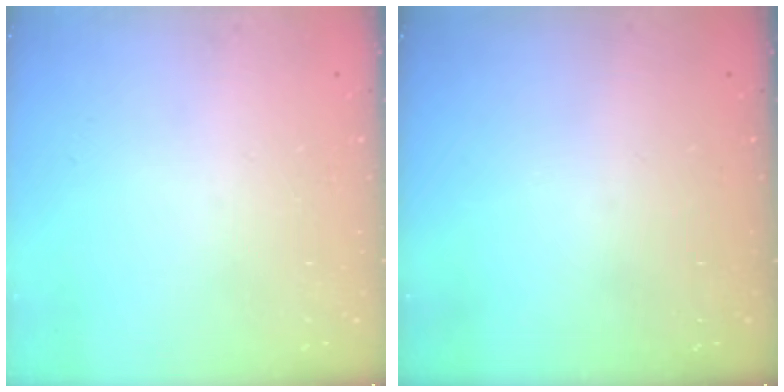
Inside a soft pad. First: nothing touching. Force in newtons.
{"total": 0.0}